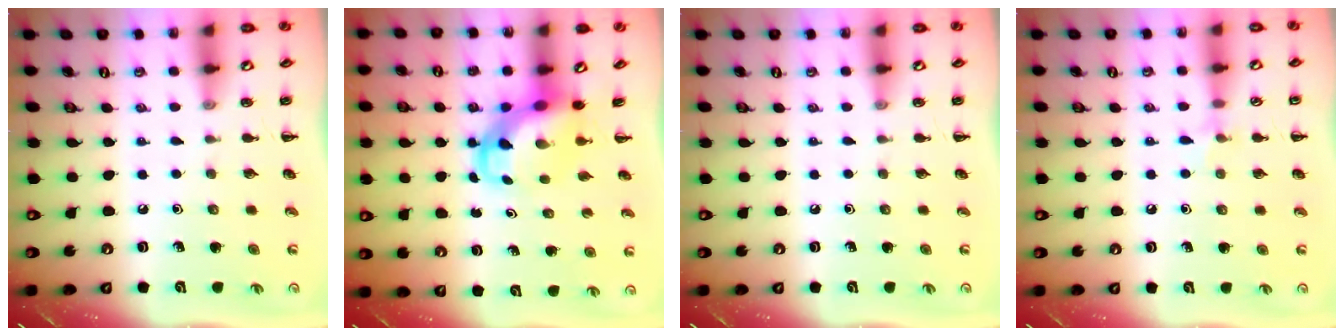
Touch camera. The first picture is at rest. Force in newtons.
{"total": 5.0, "press": 4.9, "slide": 0.5}
{"total": 0.0}
{"total": 5.1, "press": 4.8, "slide": 1.8}